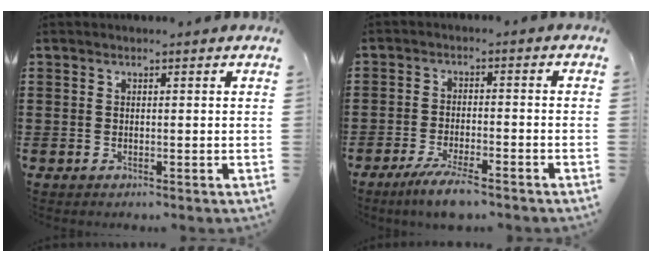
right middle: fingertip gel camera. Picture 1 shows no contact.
{"total": 5.1, "force": [-4.0, 0.5, 3.1], "torque": [-0.062, -0.007, -0.075]}